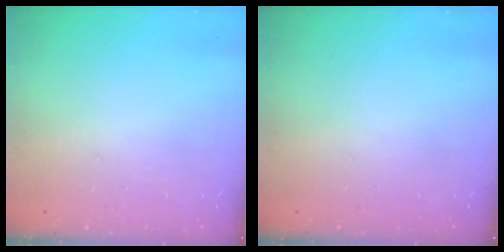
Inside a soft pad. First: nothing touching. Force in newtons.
{"total": 0.0}